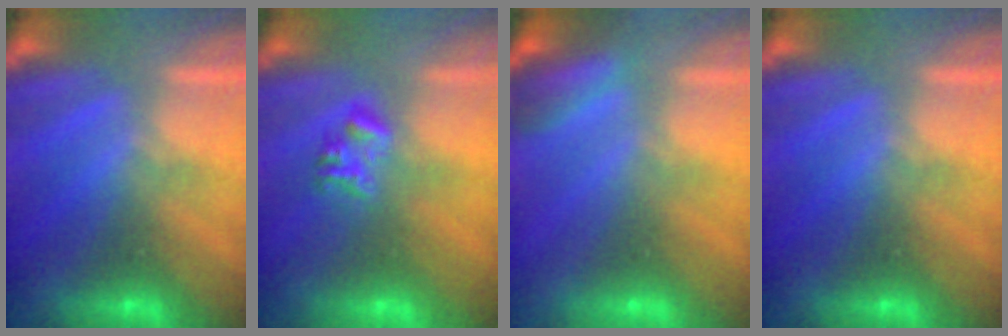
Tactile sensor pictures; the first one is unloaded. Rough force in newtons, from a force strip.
{"total": 2.3}
{"total": 2.7}
{"total": 0.0}